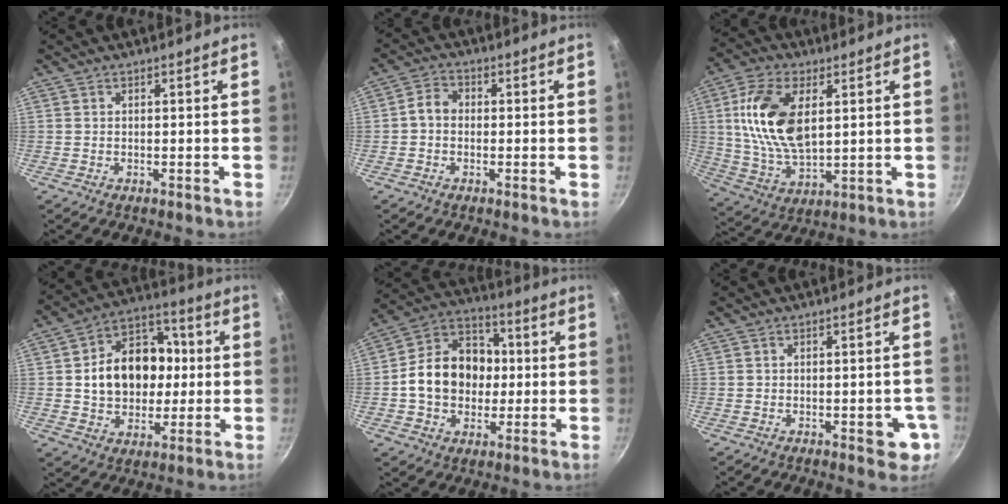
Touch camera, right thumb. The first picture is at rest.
{"total": 3.6, "force": [-0.4, 2.9, 2.0], "torque": [-0.031, 0.015, -0.020]}
{"total": 15.8, "force": [3.6, 8.6, 12.8], "torque": [-0.233, -0.009, 0.073]}
{"total": 17.1, "force": [0.9, 13.2, 10.8], "torque": [-0.133, 0.029, 0.009]}
{"total": 15.9, "force": [-0.3, 12.7, 9.6], "torque": [-0.125, 0.030, -0.021]}
{"total": 5.4, "force": [-1.7, 2.6, 4.4], "torque": [-0.033, 0.006, -0.020]}